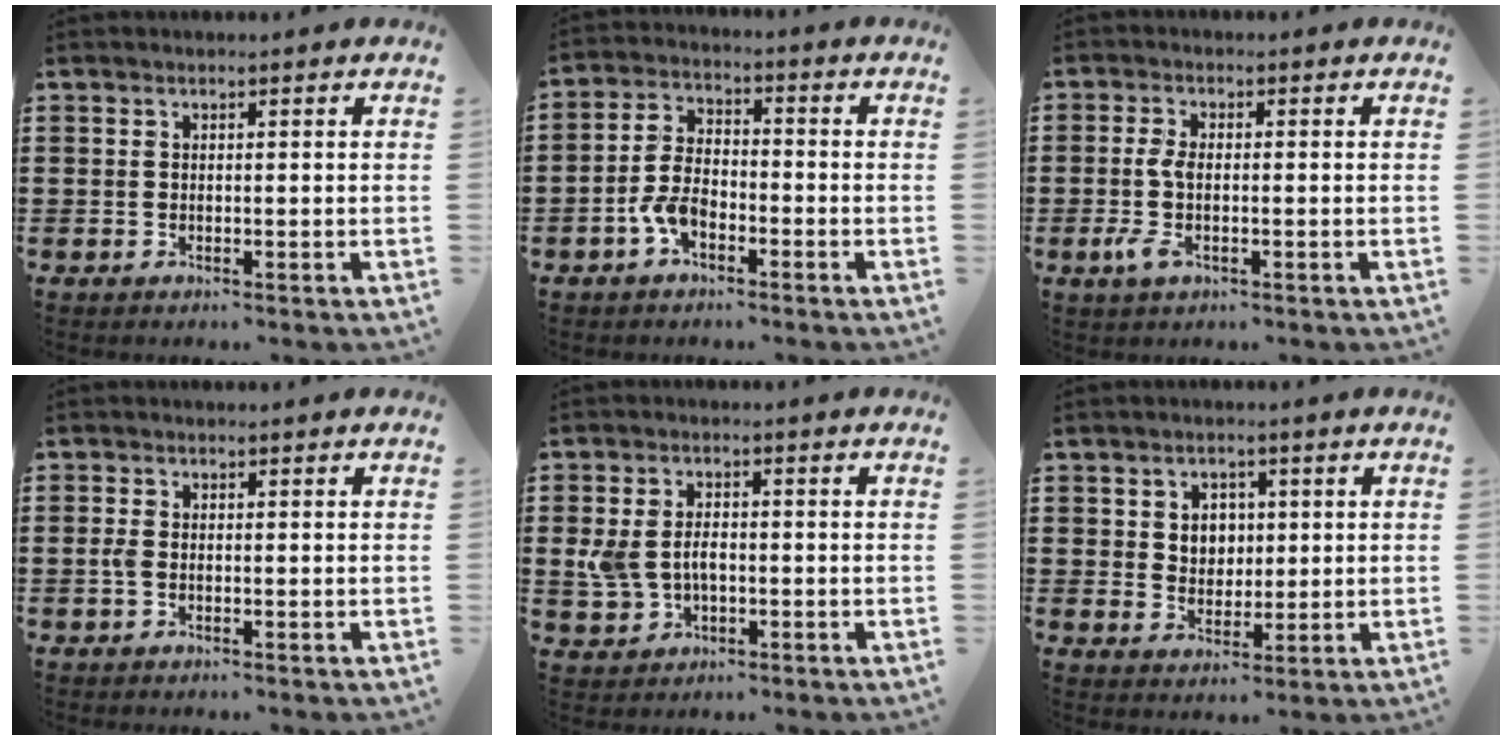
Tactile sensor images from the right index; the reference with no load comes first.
{"total": 5.7, "force": [-2.6, 3.2, 3.9], "torque": [-0.101, 0.003, -0.057]}
{"total": 3.8, "force": [-0.8, 1.4, 3.5], "torque": [-0.093, -0.009, -0.022]}
{"total": 1.4, "force": [-0.3, 0.7, 1.2], "torque": [-0.031, -0.002, -0.009]}
{"total": 4.3, "force": [-0.4, 3.1, 3.0], "torque": [-0.075, 0.004, -0.011]}
{"total": 3.7, "force": [1.1, 3.3, 1.3], "torque": [-0.030, 0.008, 0.015]}